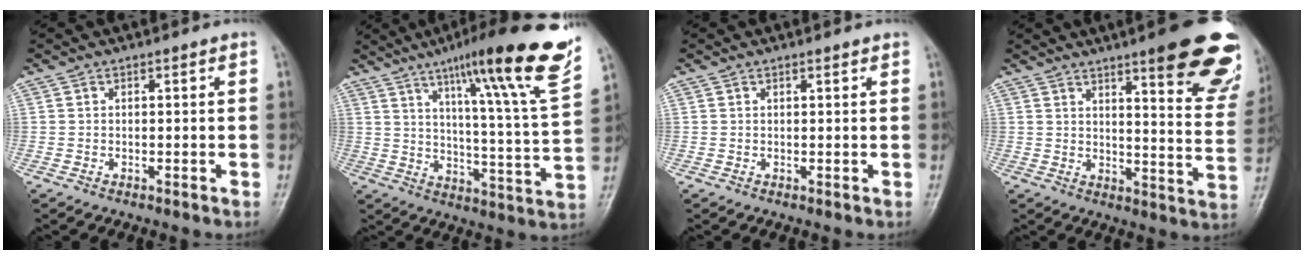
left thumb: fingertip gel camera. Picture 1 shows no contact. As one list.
[{"total": 22.6, "force": [14.1, 1.3, 17.6], "torque": [-0.234, -0.053, 0.203]}, {"total": 0.8, "force": [0.7, 0.1, 0.5], "torque": [-0.007, -0.001, 0.010]}, {"total": 20.2, "force": [12.4, 4.0, 15.5], "torque": [-0.161, -0.062, 0.154]}]